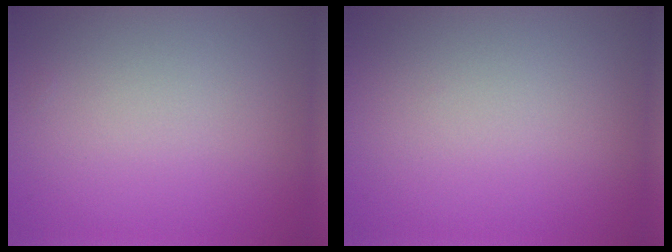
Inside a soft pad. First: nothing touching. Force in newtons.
{"total": 0.0}